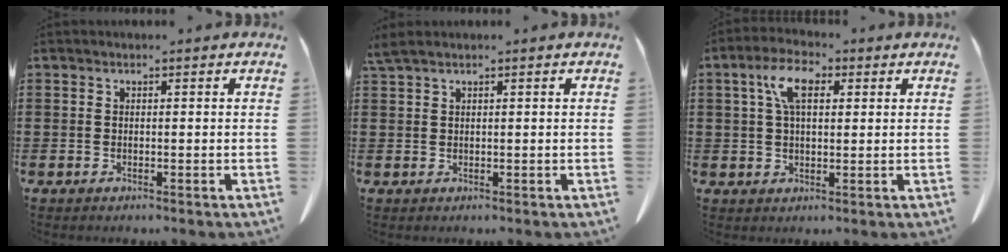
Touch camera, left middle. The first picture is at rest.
{"total": 1.4, "force": [1.0, 0.1, 0.9], "torque": [-0.022, -0.001, 0.021]}
{"total": 6.7, "force": [2.6, 3.0, 5.3], "torque": [-0.116, 0.012, 0.046]}